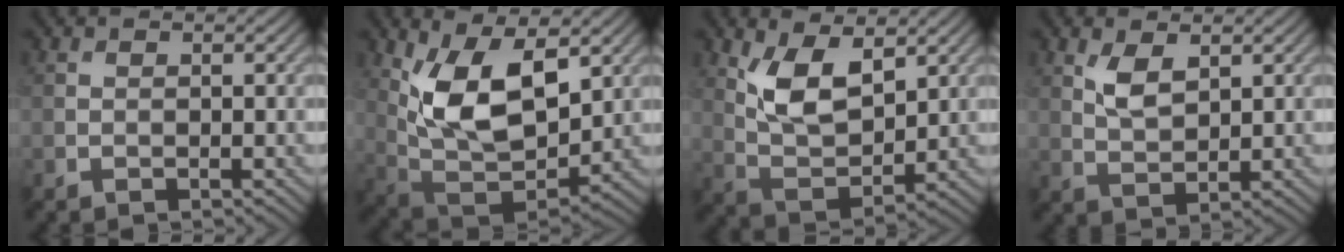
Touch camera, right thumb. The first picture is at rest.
{"total": 12.3, "force": [4.1, 6.3, 9.7], "torque": [-0.202, -0.013, 0.081]}
{"total": 8.1, "force": [3.7, 3.9, 6.1], "torque": [-0.131, -0.010, 0.075]}
{"total": 3.7, "force": [1.8, 1.7, 2.7], "torque": [-0.064, -0.003, 0.040]}